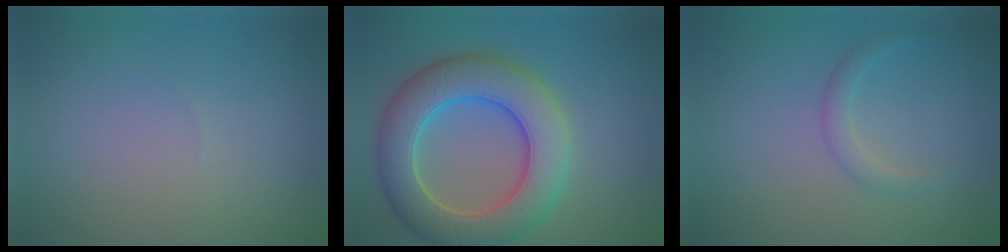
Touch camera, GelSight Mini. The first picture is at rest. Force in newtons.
{"total": 8.5, "press": 8.4, "slide": 0.4}
{"total": 1.4, "press": 1.3, "slide": 0.1}